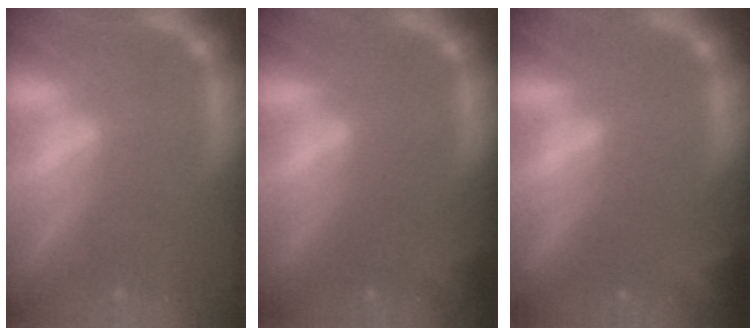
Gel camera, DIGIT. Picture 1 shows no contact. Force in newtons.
{"total": 1.4}
{"total": 2.4}